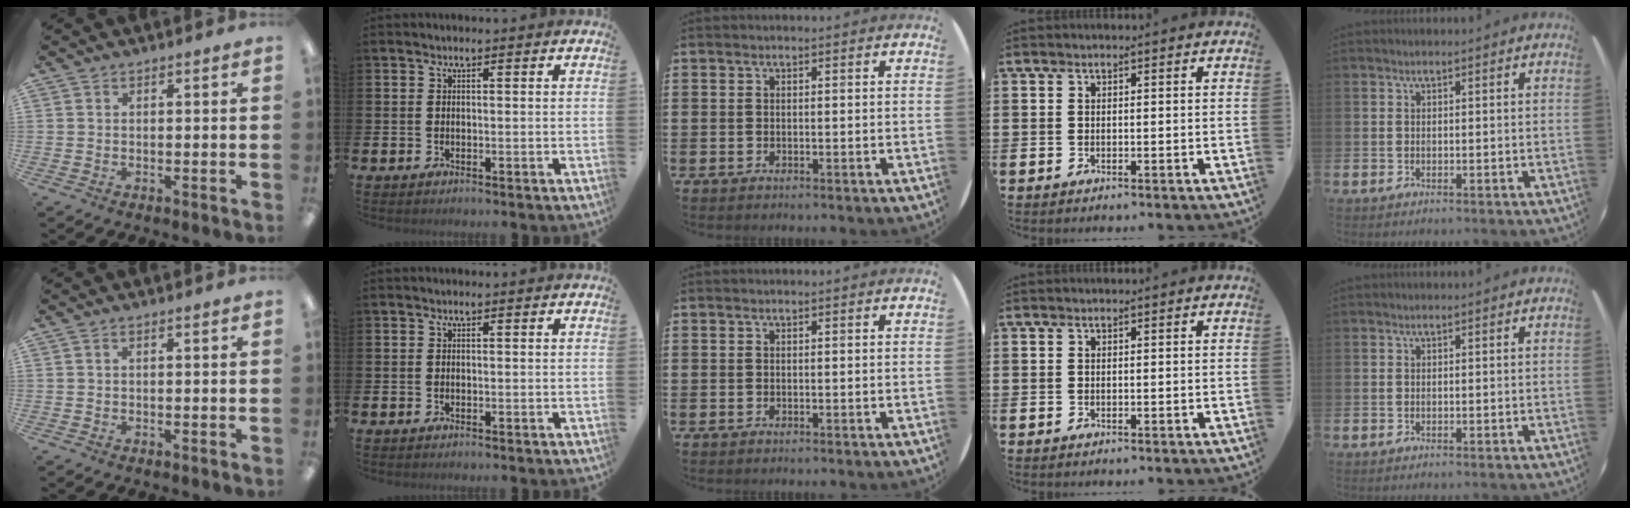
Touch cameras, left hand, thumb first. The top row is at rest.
{}